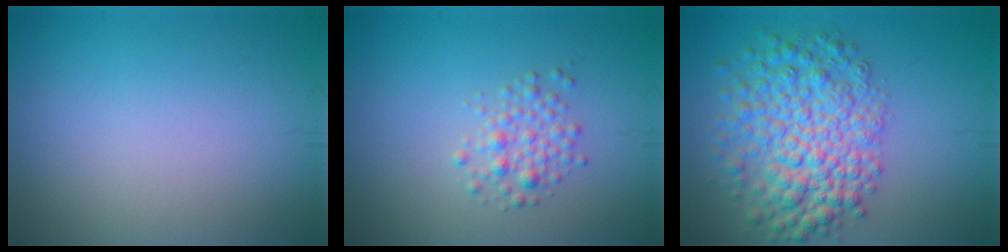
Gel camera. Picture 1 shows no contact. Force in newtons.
{"total": 2.1, "press": 2.1, "slide": 0.1}
{"total": 7.3, "press": 7.3, "slide": 0.2}